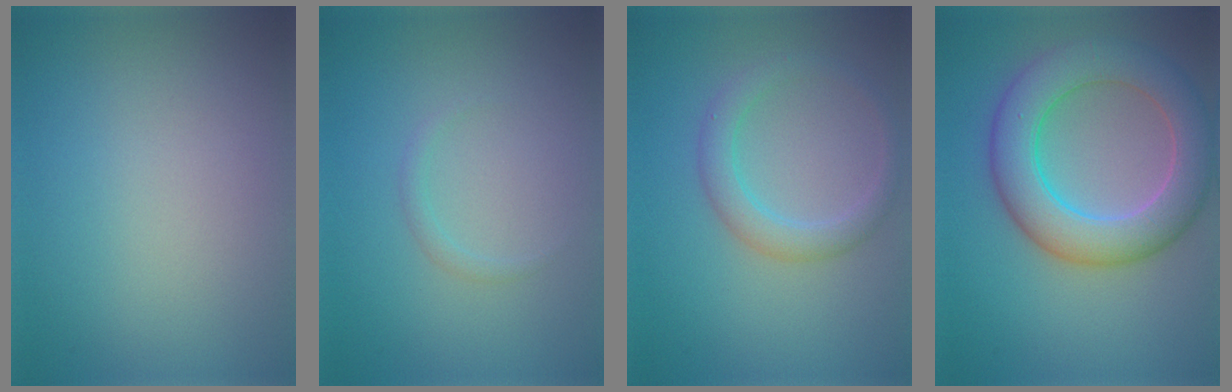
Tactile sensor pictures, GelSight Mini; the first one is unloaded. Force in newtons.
{"total": 0.8, "press": 0.8, "slide": 0.1}
{"total": 2.8, "press": 2.8, "slide": 0.1}
{"total": 7.7, "press": 7.7, "slide": 0.2}